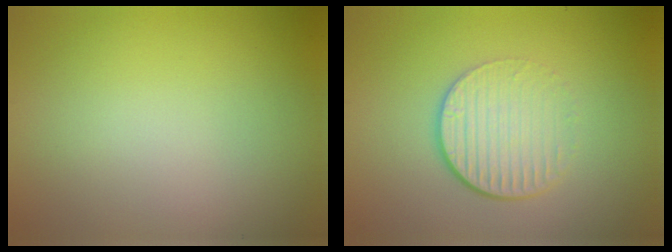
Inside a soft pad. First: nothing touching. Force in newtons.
{"total": 4.5, "press": 2.8, "slide": 3.5}